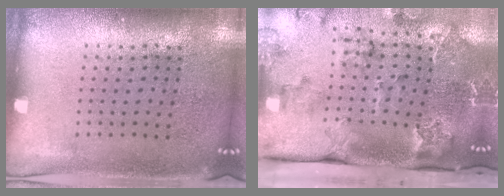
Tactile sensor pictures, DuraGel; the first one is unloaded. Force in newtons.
{"total": 2.8, "press": 2.4, "slide": 1.5}